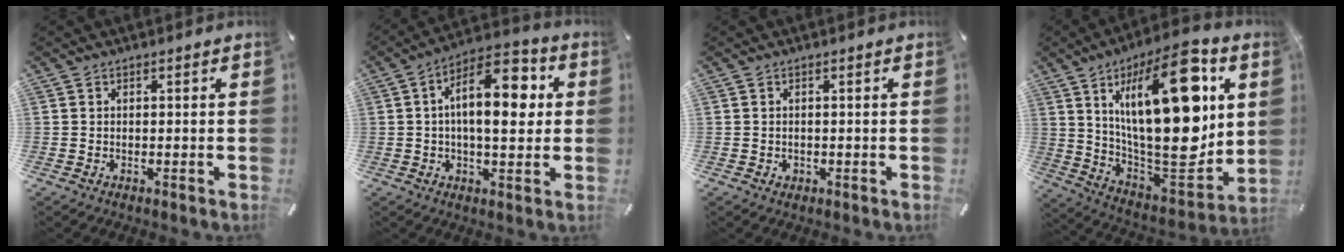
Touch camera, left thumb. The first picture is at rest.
{"total": 14.3, "force": [2.8, 7.0, 12.1], "torque": [-0.175, -0.011, 0.042]}
{"total": 0.7, "force": [-0.1, 0.7, 0.2], "torque": [-0.006, 0.003, -0.003]}
{"total": 30.7, "force": [9.4, 12.6, 26.3], "torque": [-0.450, -0.067, 0.152]}